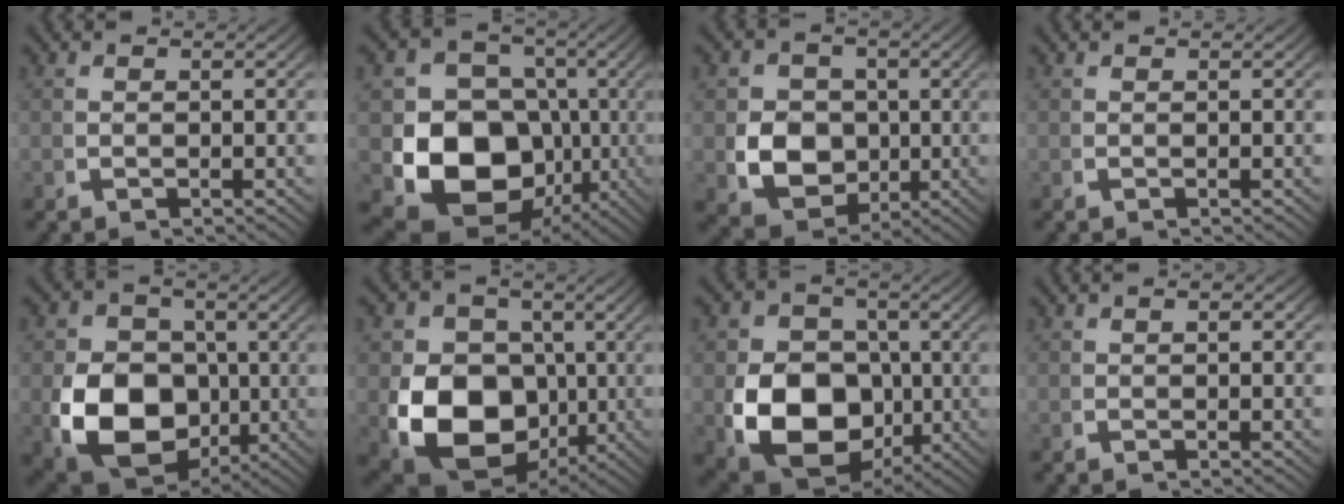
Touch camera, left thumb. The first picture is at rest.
{"total": 19.7, "force": [-1.7, 14.4, 13.3], "torque": [-0.253, -0.054, -0.010]}
{"total": 11.7, "force": [-0.2, 9.7, 6.6], "torque": [-0.146, -0.042, 0.010]}
{"total": 0.0}
{"total": 16.1, "force": [-1.5, 12.0, 10.6], "torque": [-0.219, -0.059, 0.001]}
{"total": 19.7, "force": [-1.7, 15.2, 12.4], "torque": [-0.252, -0.071, -0.003]}
{"total": 17.2, "force": [-1.9, 12.8, 11.3], "torque": [-0.226, -0.064, -0.005]}
{"total": 0.5, "force": [0.1, 0.0, 0.5], "torque": [-0.011, 0.000, 0.002]}